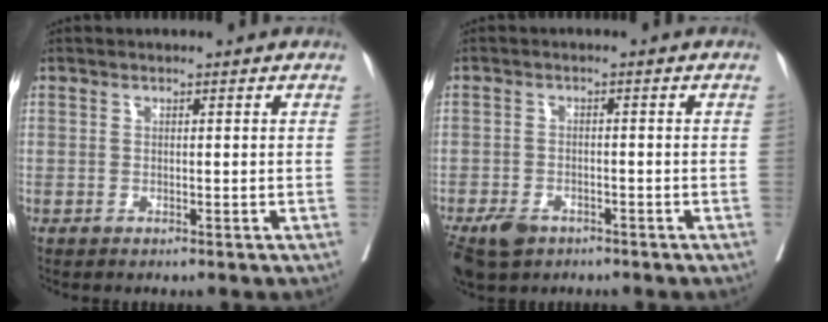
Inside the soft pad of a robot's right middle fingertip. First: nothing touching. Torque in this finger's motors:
{"motor_torque": [0.55, -0.59, 0.04, 0.04]}